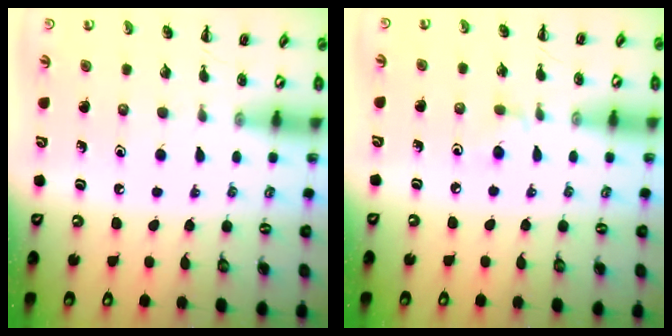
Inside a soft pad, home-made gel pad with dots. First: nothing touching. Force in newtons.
{"total": 3.8, "press": 3.5, "slide": 1.4}